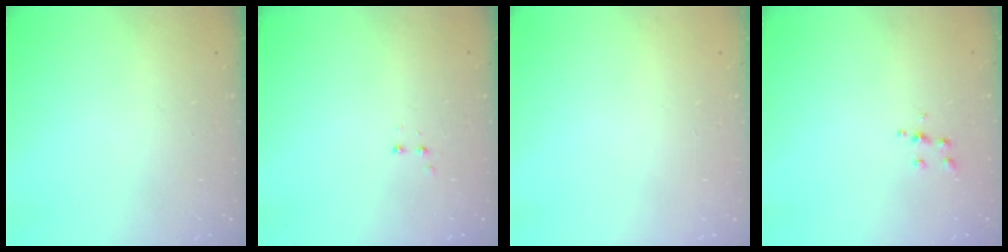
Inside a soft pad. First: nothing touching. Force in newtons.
{"total": 2.8, "press": 2.8, "slide": 0.6}
{"total": 0.0}
{"total": 4.3, "press": 4.3, "slide": 0.4}